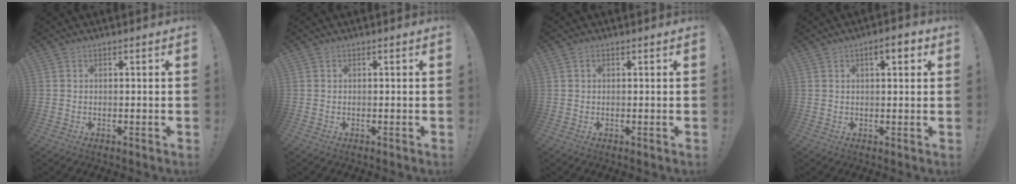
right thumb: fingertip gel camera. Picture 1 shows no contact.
{"total": 0.0}
{"total": 0.6, "force": [0.3, 0.4, 0.3], "torque": [0.000, -0.001, 0.004]}
{"total": 4.7, "force": [1.9, 1.6, 4.0], "torque": [-0.047, -0.005, 0.024]}